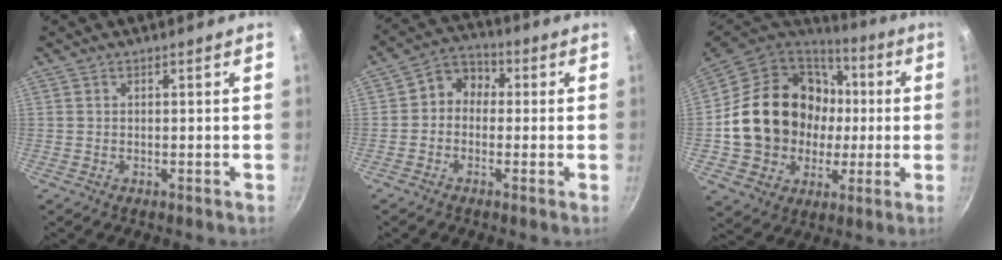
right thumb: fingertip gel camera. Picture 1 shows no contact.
{"total": 6.0, "force": [-0.3, 5.1, 3.2], "torque": [-0.023, 0.023, -0.027]}
{"total": 23.9, "force": [0.9, 20.1, 13.0], "torque": [-0.216, 0.041, 0.036]}